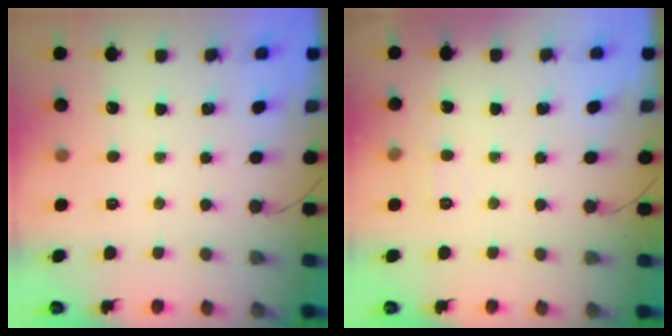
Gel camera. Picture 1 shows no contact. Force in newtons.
{"total": 5.6, "press": 5.5, "slide": 1.4}